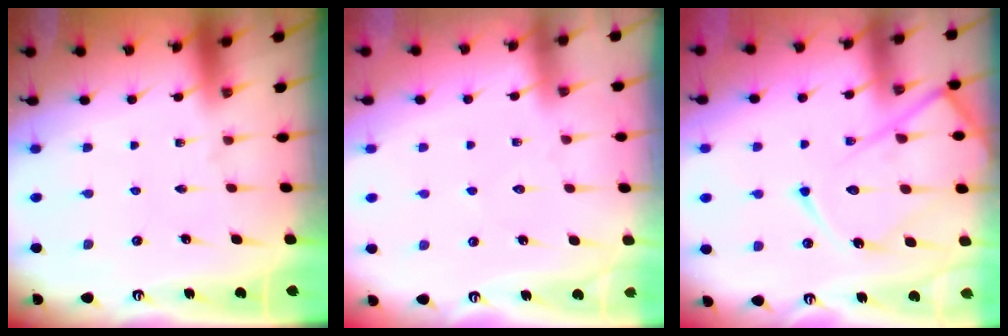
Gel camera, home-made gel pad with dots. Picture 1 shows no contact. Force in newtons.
{"total": 4.6, "press": 4.5, "slide": 0.6}
{"total": 17.2, "press": 17.1, "slide": 1.7}